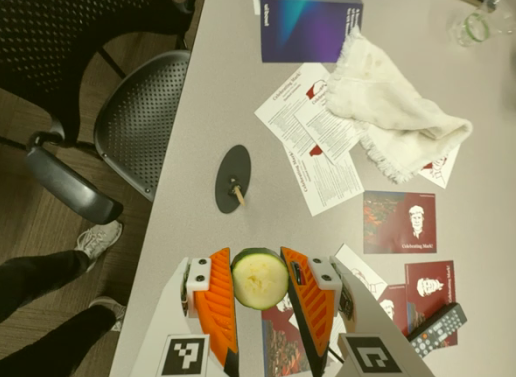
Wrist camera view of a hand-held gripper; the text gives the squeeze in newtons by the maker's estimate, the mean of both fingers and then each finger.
{"total": 9.6, "left": 9.3, "right": 9.8}